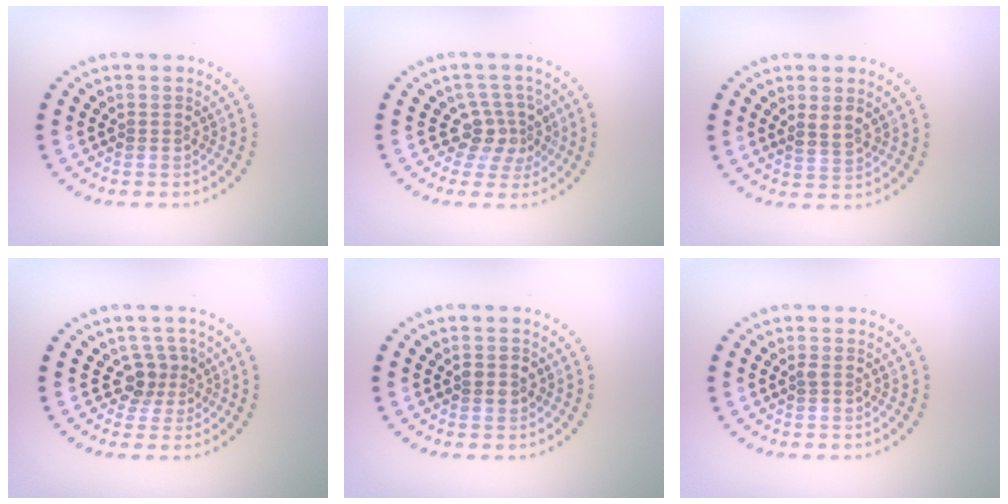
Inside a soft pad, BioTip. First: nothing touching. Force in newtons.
{"total": 3.0, "press": 2.4, "slide": 1.8}
{"total": 1.7, "press": 1.6, "slide": 0.6}
{"total": 2.4, "press": 1.7, "slide": 1.7}
{"total": 1.4, "press": 1.4, "slide": 0.1}
{"total": 0.5, "press": 0.4, "slide": 0.3}